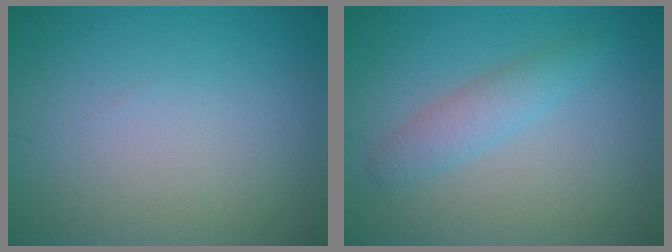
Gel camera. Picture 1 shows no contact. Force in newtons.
{"total": 2.3, "press": 2.3, "slide": 0.0}